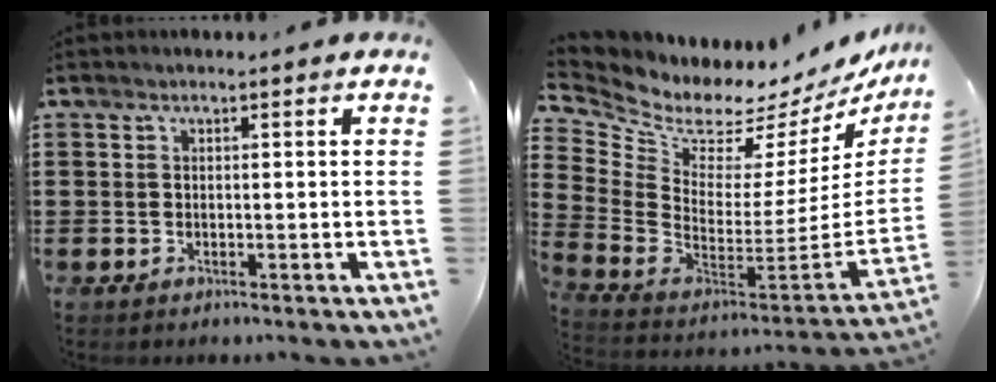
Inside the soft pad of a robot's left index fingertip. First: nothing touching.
{"total": 4.8, "force": [4.1, 2.3, 1.1], "torque": [-0.059, -0.056, 0.066]}